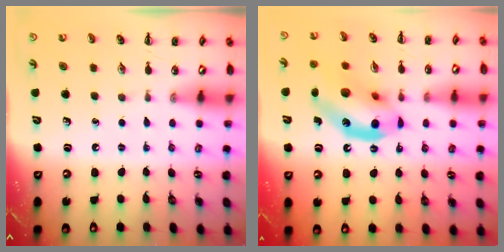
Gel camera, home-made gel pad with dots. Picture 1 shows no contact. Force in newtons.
{"total": 16.4, "press": 16.1, "slide": 3.2}